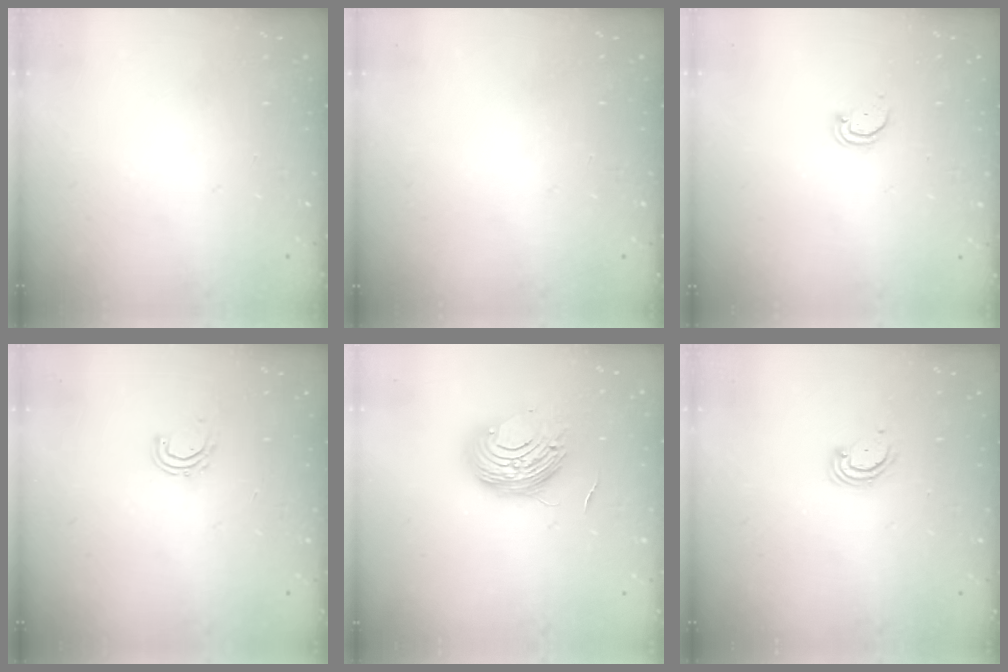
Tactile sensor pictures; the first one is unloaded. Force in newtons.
{"total": 0.0}
{"total": 2.1, "press": 2.1, "slide": 0.2}
{"total": 5.0, "press": 4.8, "slide": 1.0}
{"total": 11.4, "press": 11.3, "slide": 0.5}
{"total": 2.9, "press": 2.9, "slide": 0.3}